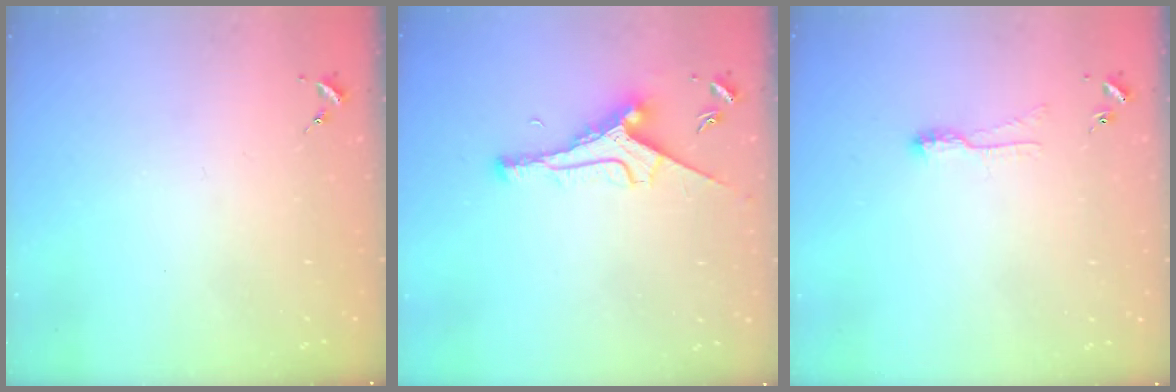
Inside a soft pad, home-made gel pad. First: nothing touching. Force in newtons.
{"total": 9.2, "press": 9.2, "slide": 0.9}
{"total": 7.1, "press": 7.1, "slide": 0.8}